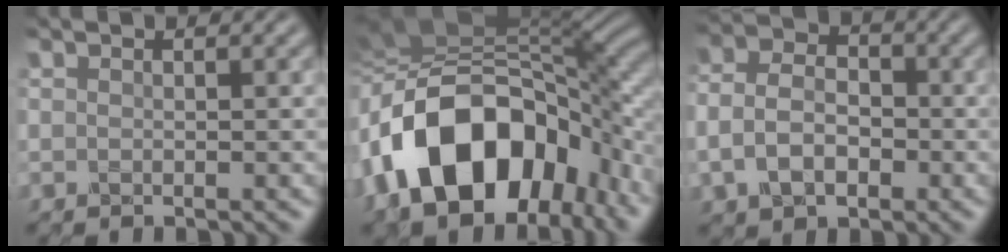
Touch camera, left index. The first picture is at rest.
{"total": 16.4, "force": [-4.9, 10.2, 12.0], "torque": [-0.199, 0.001, -0.092]}
{"total": 5.2, "force": [-1.2, 3.7, 3.4], "torque": [-0.075, 0.002, -0.030]}